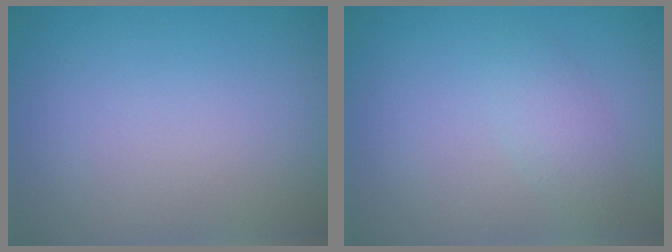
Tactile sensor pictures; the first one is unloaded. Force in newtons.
{"total": 1.7, "press": 1.7, "slide": 0.0}